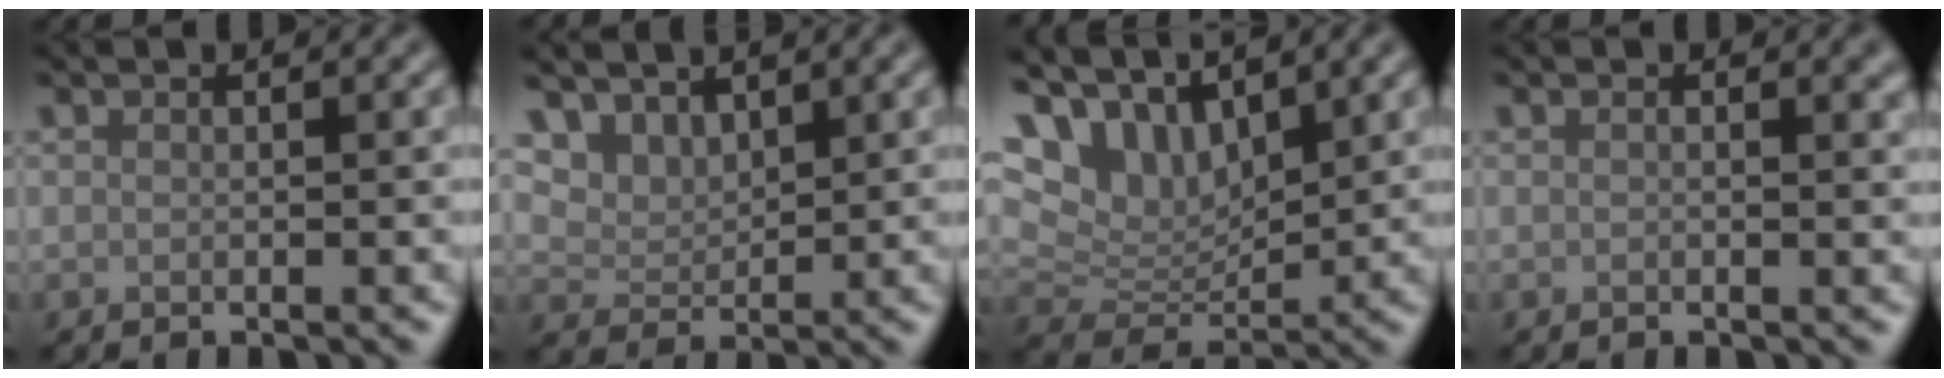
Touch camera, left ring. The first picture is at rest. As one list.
[{"total": 4.0, "force": [3.0, 2.0, 1.5], "torque": [-0.042, -0.016, 0.068]}, {"total": 9.1, "force": [5.9, 4.9, 5.0], "torque": [-0.110, 0.021, 0.101]}, {"total": 1.2, "force": [0.3, 0.3, 1.1], "torque": [-0.012, -0.003, 0.005]}]